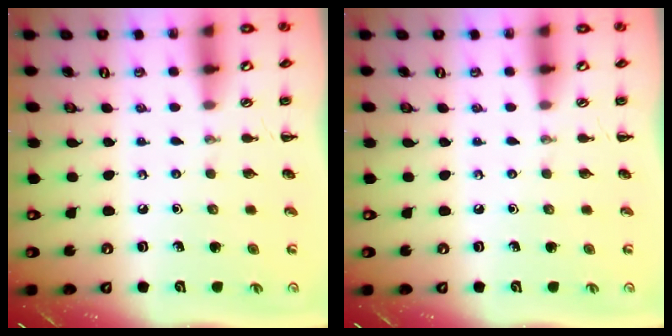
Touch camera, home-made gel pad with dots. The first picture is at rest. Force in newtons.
{"total": 0.0}